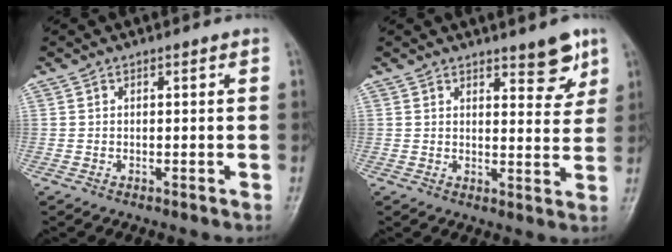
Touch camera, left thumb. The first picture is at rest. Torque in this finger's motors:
{"motor_torque": [0.05, 0.18, 0.15, -0.03, 0.07]}